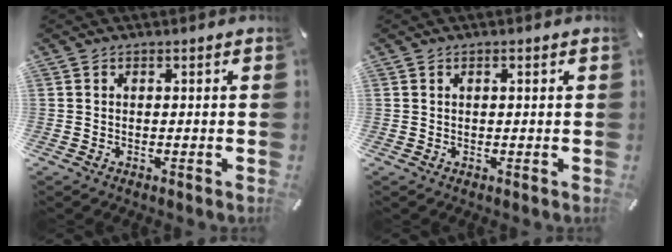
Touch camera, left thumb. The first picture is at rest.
{"total": 0.9, "force": [0.3, 0.2, 0.8], "torque": [-0.016, 0.001, 0.005]}